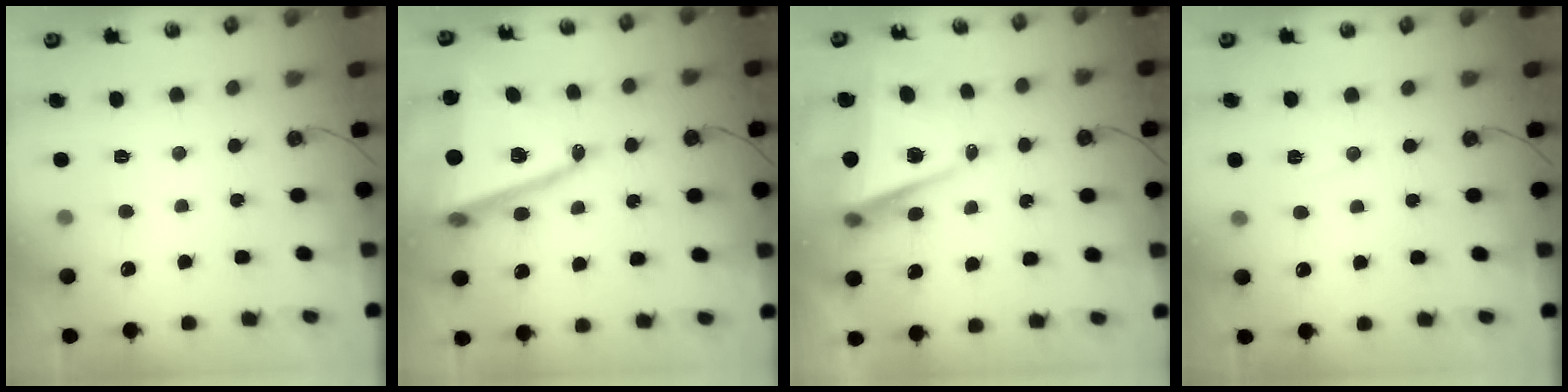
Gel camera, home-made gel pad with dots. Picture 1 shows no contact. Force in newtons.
{"total": 17.2, "press": 16.8, "slide": 3.8}
{"total": 7.5, "press": 6.1, "slide": 4.3}
{"total": 4.7, "press": 3.0, "slide": 3.6}